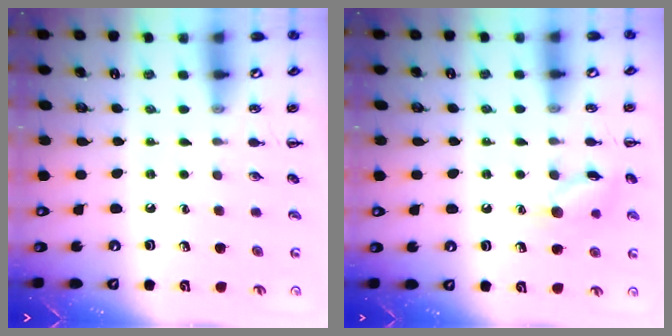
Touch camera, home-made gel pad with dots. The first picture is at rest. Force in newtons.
{"total": 9.4, "press": 9.4, "slide": 0.4}